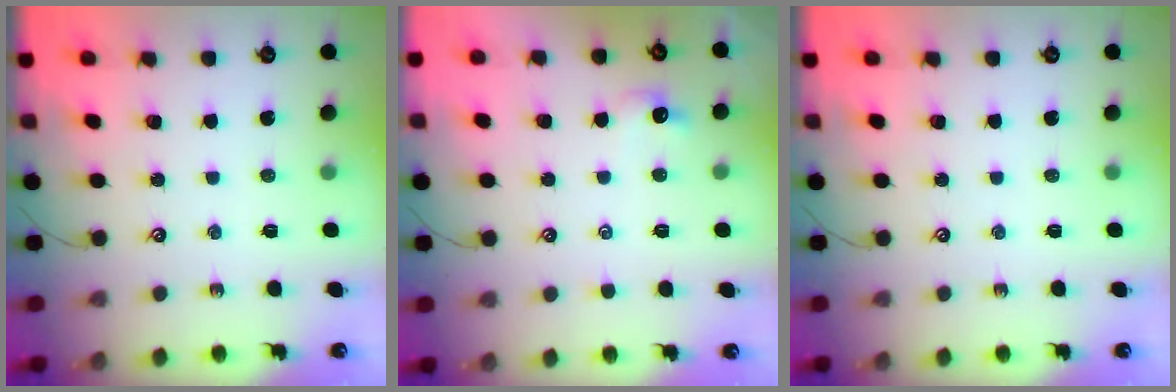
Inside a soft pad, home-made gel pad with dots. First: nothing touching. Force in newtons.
{"total": 1.0, "press": 0.8, "slide": 0.6}
{"total": 0.0}